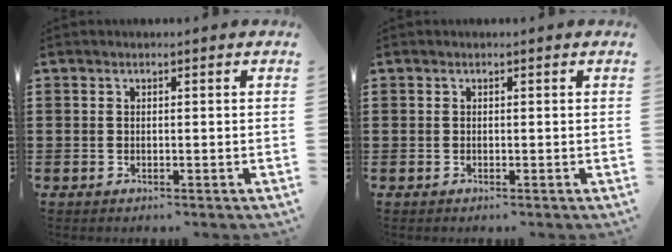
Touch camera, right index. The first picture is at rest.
{"total": 0.0}